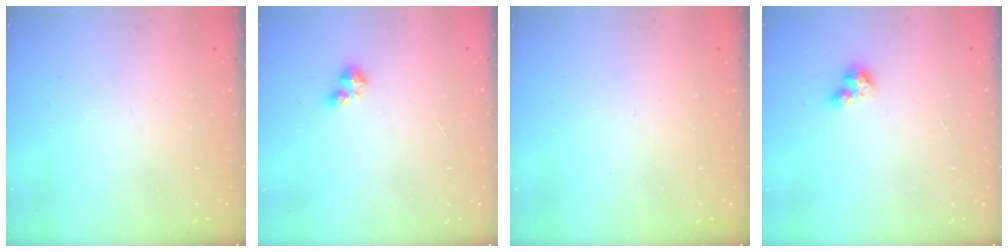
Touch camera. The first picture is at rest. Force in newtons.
{"total": 2.9, "press": 2.9, "slide": 0.2}
{"total": 0.0}
{"total": 3.3, "press": 3.3, "slide": 0.3}